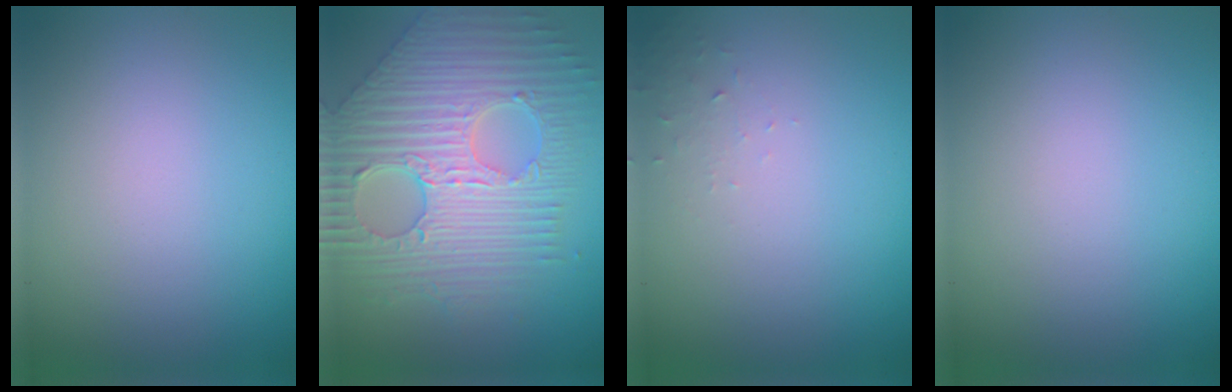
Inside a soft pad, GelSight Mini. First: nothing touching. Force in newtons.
{"total": 10.6, "press": 7.2, "slide": 7.8}
{"total": 1.0, "press": 0.9, "slide": 0.1}
{"total": 0.0}